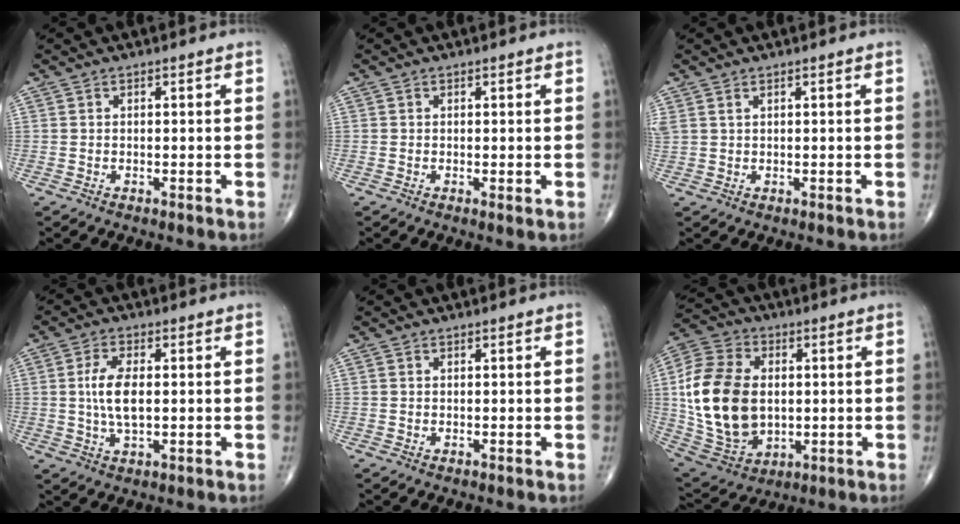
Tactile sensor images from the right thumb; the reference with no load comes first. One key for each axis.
{"total": 0.7, "fx": 0.0, "fy": 0.2, "fz": 0.7, "tx": -0.012, "ty": -0.004, "tz": -0.003}
{"total": 1.5, "fx": 0.9, "fy": 0.6, "fz": 0.9, "tx": -0.027, "ty": 0.012, "tz": 0.028}
{"total": 6.9, "fx": 0.4, "fy": 3.1, "fz": 6.2, "tx": -0.126, "ty": -0.002, "tz": 0.005}
{"total": 0.0}
{"total": 20.1, "fx": 0.9, "fy": 13.8, "fz": 14.6, "tx": -0.279, "ty": -0.002, "tz": 0.029}